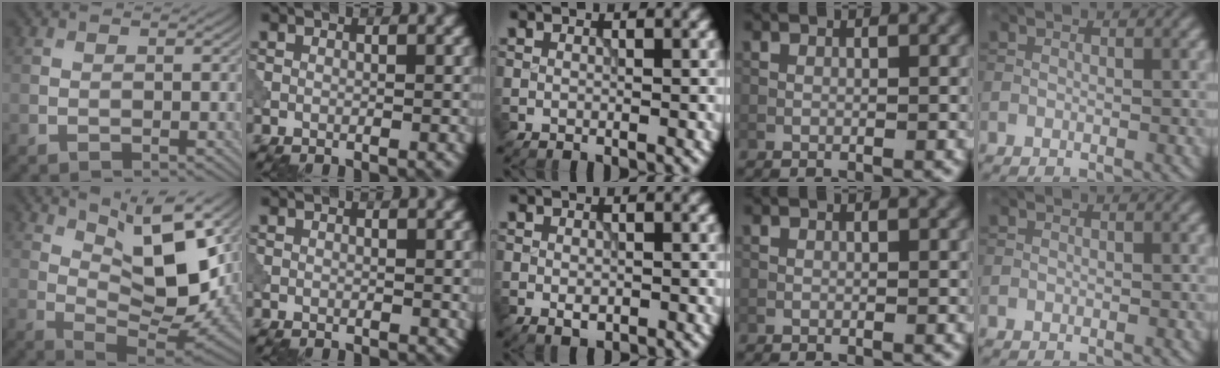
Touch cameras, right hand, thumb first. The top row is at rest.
{"thumb": {"total": 13.7, "force": [5.6, 5.0, 11.4], "torque": [-0.197, -0.002, 0.093]}, "index": {"total": 0.6, "force": [0.4, 0.5, 0.2], "torque": [0.000, 0.001, 0.005]}, "middle": {"total": 1.2, "force": [-0.3, 0.7, 0.9], "torque": [-0.015, -0.002, -0.006]}}